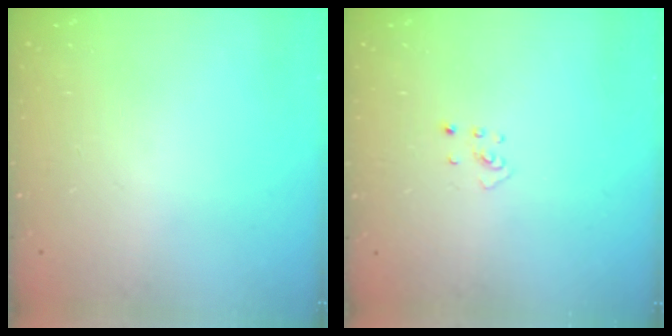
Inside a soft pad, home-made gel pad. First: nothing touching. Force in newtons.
{"total": 2.5, "press": 2.4, "slide": 0.5}